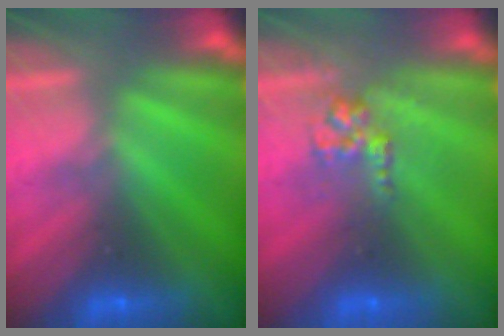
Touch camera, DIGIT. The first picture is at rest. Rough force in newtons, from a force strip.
{"total": 2.9}